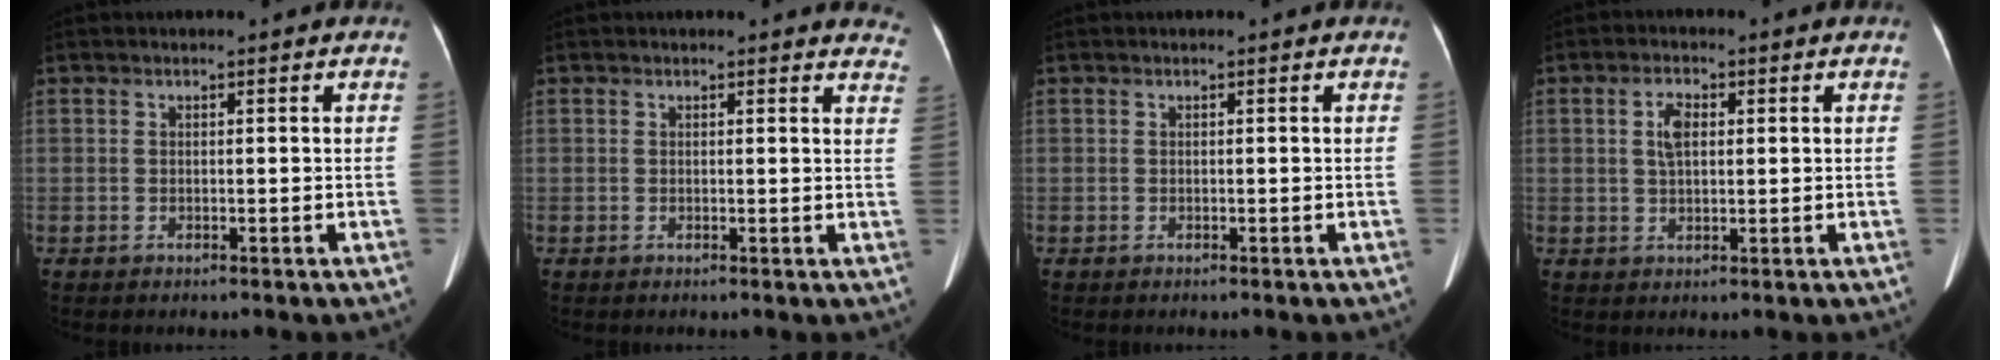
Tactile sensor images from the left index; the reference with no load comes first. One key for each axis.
{"total": 5.4, "fx": 5.2, "fy": 1.4, "fz": 0.5, "tx": 0.025, "ty": -0.020, "tz": 0.018}
{"total": 0.0}
{"total": 3.5, "fx": 0.9, "fy": 1.5, "fz": 3.0, "tx": -0.062, "ty": 0.012, "tz": 0.017}